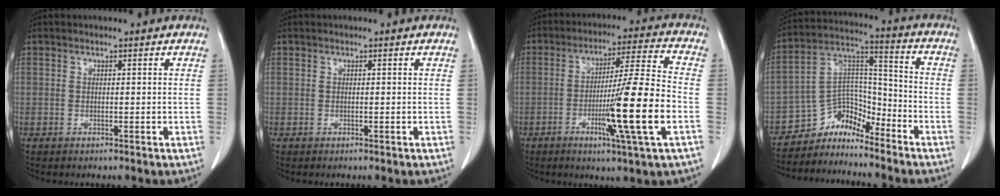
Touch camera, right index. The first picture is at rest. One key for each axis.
{"total": 0.0}
{"total": 15.5, "fx": -4.2, "fy": -1.1, "fz": 14.9, "tx": -0.250, "ty": -0.011, "tz": -0.076}
{"total": 7.6, "fx": -7.2, "fy": 2.2, "fz": 0.4, "tx": 0.000, "ty": 0.061, "tz": -0.134}